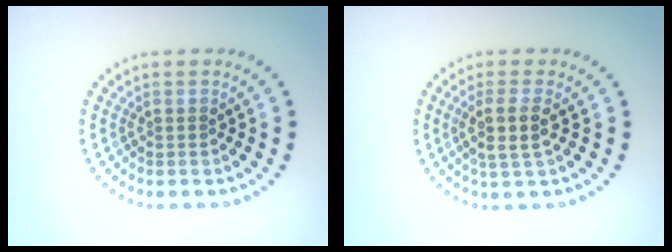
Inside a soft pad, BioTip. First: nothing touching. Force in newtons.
{"total": 2.7, "press": 2.3, "slide": 1.4}